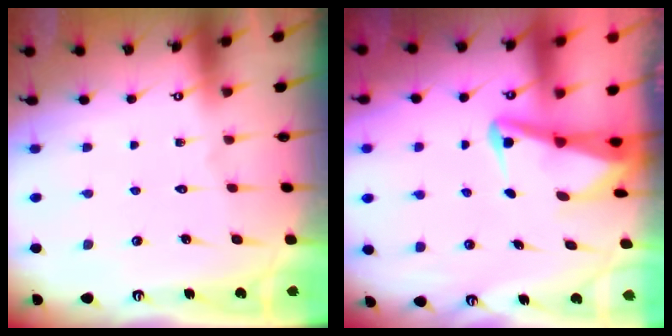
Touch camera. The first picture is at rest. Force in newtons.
{"total": 3.5, "press": 3.5, "slide": 0.8}